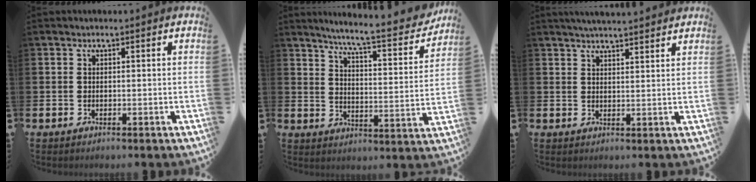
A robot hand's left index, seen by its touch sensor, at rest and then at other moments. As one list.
[{"total": 7.4, "force": [6.7, 0.3, 3.0], "torque": [-0.073, -0.054, 0.108]}, {"total": 3.7, "force": [3.6, -0.3, 0.6], "torque": [-0.018, -0.014, 0.066]}]